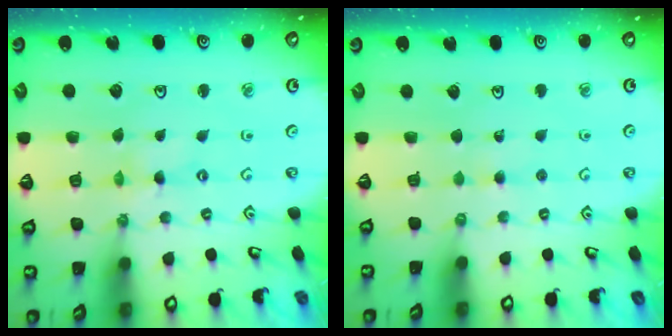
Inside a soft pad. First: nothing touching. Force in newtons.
{"total": 2.5, "press": 2.5, "slide": 0.3}